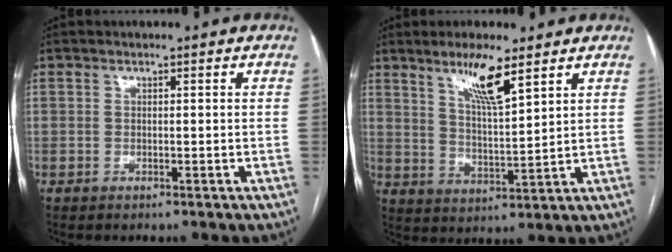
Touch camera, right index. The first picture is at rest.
{"total": 8.0, "force": [5.2, 0.7, 6.0], "torque": [-0.113, -0.009, 0.097]}